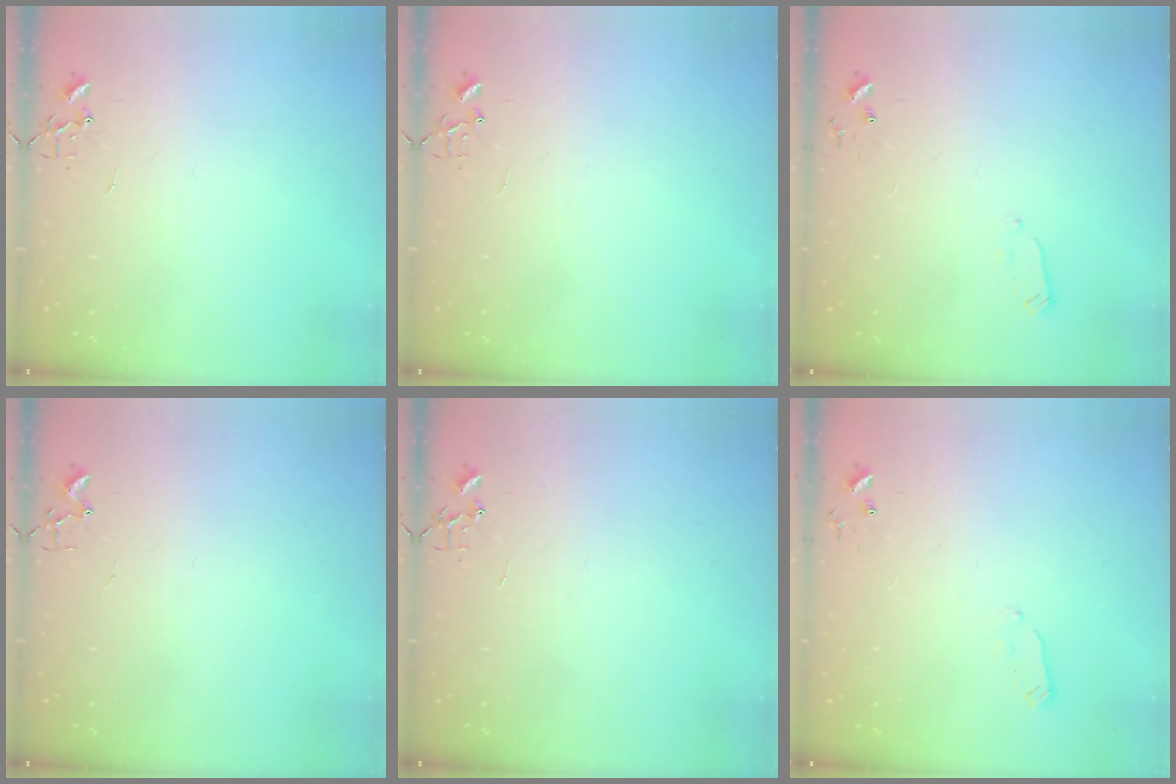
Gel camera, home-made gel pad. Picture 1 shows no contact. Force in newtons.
{"total": 6.4, "press": 6.4, "slide": 0.6}
{"total": 2.4, "press": 2.3, "slide": 0.4}
{"total": 1.8, "press": 1.8, "slide": 0.2}
{"total": 0.0}
{"total": 2.7, "press": 2.6, "slide": 0.4}